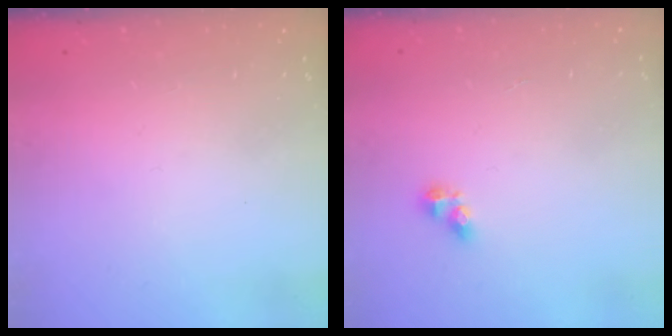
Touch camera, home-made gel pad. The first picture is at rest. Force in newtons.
{"total": 6.1, "press": 6.1, "slide": 0.7}